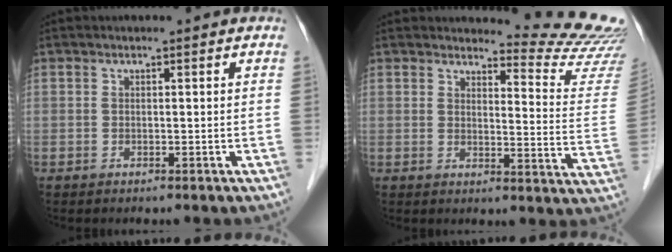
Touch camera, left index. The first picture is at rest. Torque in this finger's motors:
{"motor_torque": [0.95, -1.18, 0.14, 0.01]}